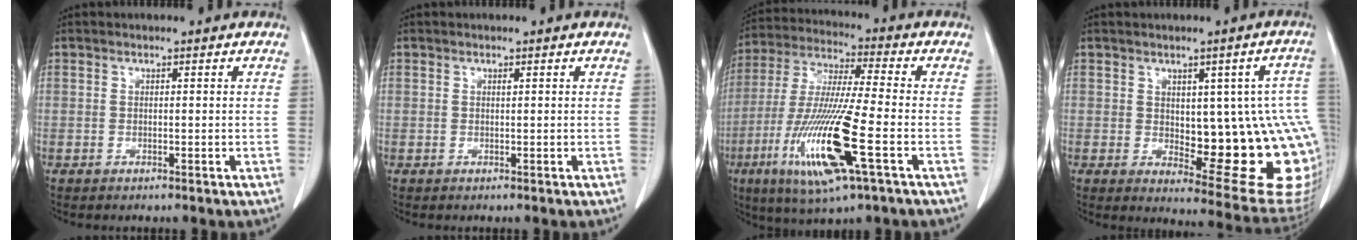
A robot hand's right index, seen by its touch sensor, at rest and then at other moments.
{"total": 0.0}
{"total": 17.3, "force": [-6.0, 0.9, 16.2], "torque": [-0.339, -0.027, -0.111]}
{"total": 17.8, "force": [-1.1, 6.2, 16.7], "torque": [-0.137, 0.014, 0.008]}